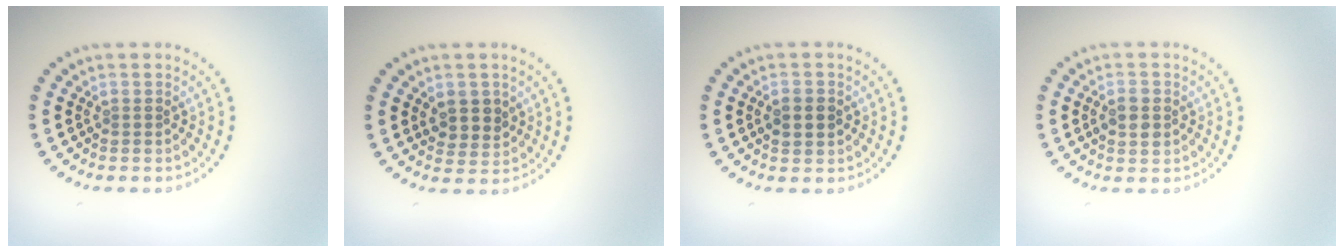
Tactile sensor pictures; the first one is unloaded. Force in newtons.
{"total": 2.6, "press": 2.4, "slide": 0.9}
{"total": 2.3, "press": 2.3, "slide": 0.2}
{"total": 2.1, "press": 2.1, "slide": 0.1}